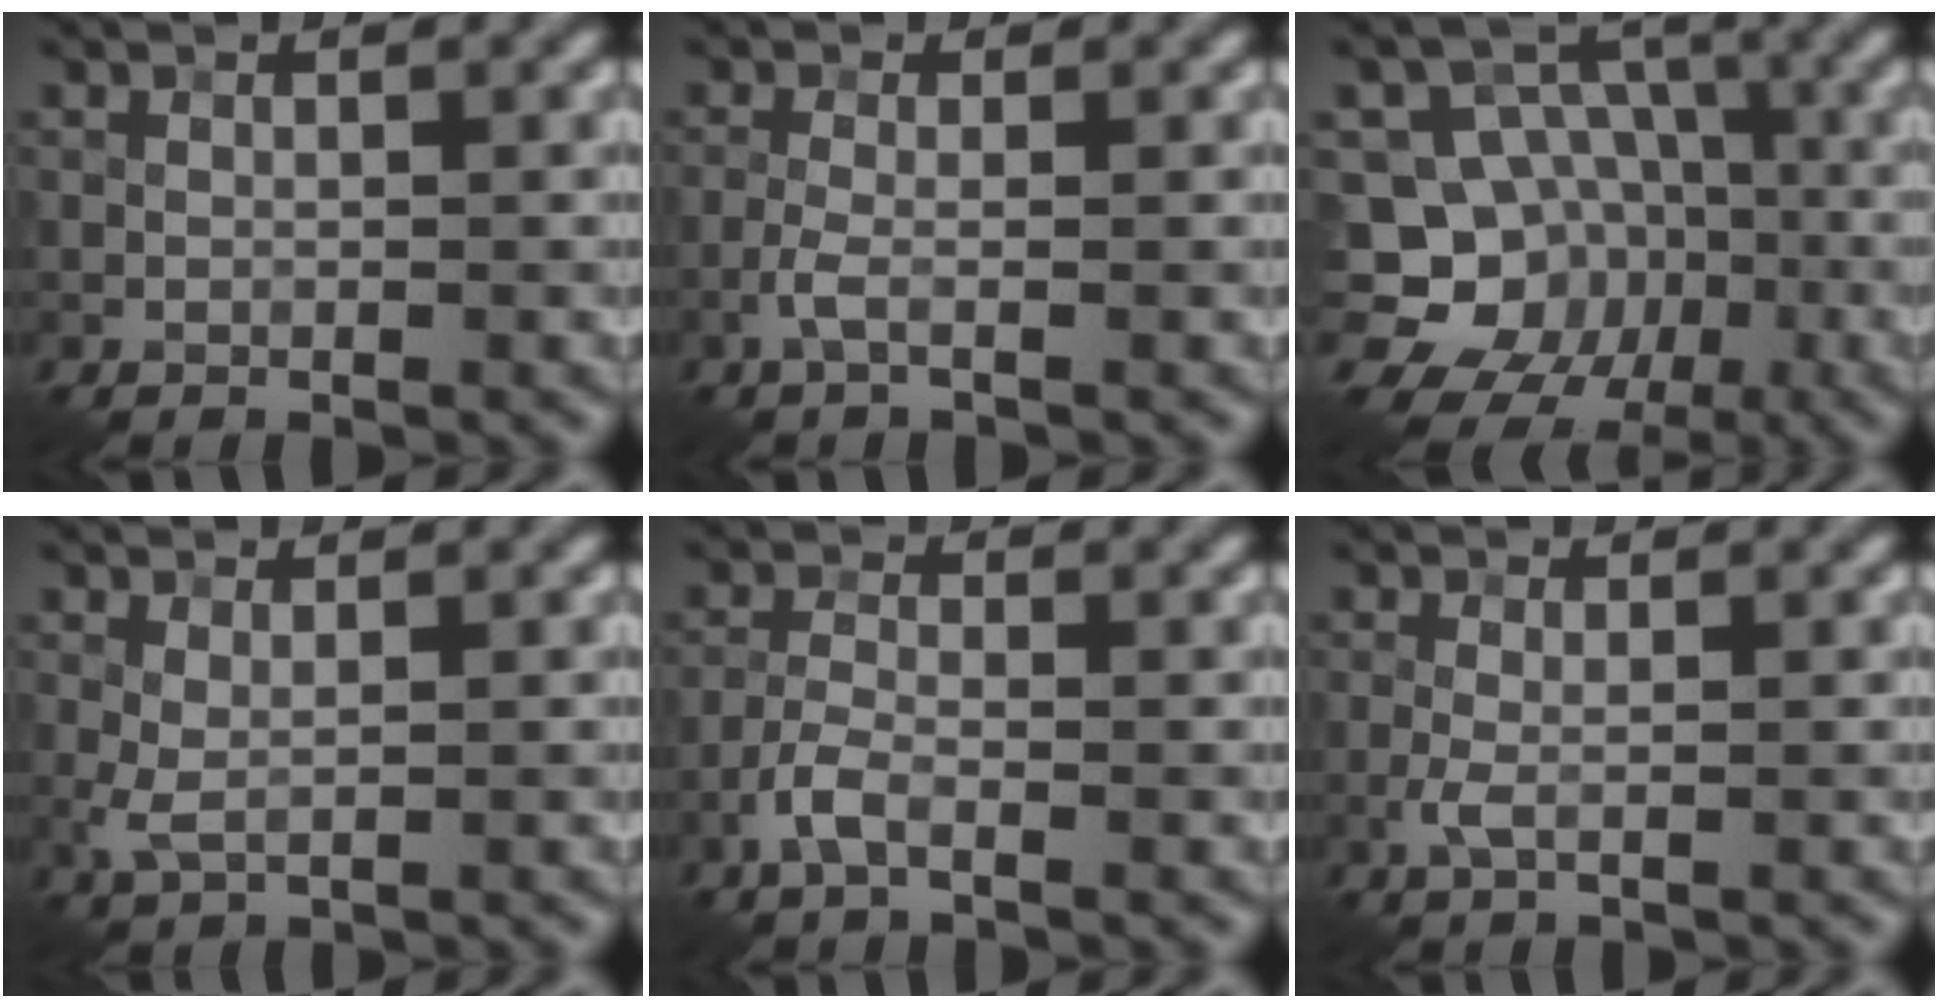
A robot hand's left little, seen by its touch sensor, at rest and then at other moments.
{"total": 1.7, "force": [-0.6, 0.3, 1.5], "torque": [-0.031, 0.004, -0.020]}
{"total": 11.2, "force": [-4.0, 9.7, 3.7], "torque": [-0.069, 0.001, -0.094]}
{"total": 1.7, "force": [0.4, 0.5, 1.5], "torque": [-0.037, 0.000, 0.007]}
{"total": 2.2, "force": [-1.3, 0.6, 1.7], "torque": [-0.039, 0.004, -0.033]}
{"total": 1.4, "force": [-0.3, 0.2, 1.3], "torque": [-0.031, 0.000, -0.010]}